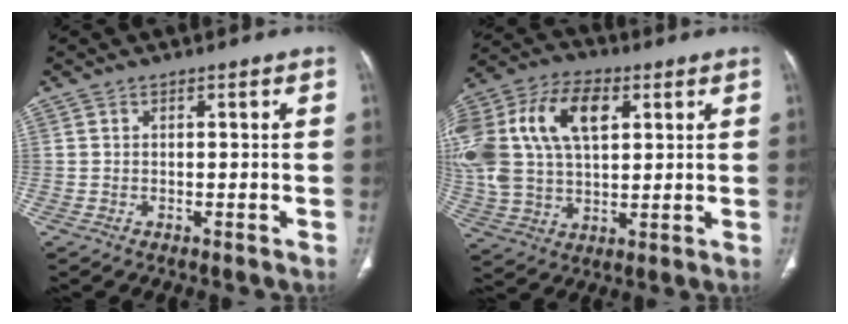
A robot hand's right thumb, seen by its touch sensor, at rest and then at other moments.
{"total": 25.6, "force": [7.4, 15.9, 18.6], "torque": [-0.420, 0.036, 0.140]}